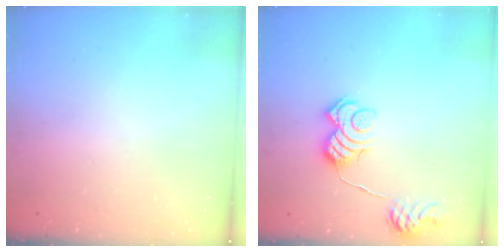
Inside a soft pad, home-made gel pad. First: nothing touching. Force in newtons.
{"total": 11.1, "press": 11.0, "slide": 0.7}